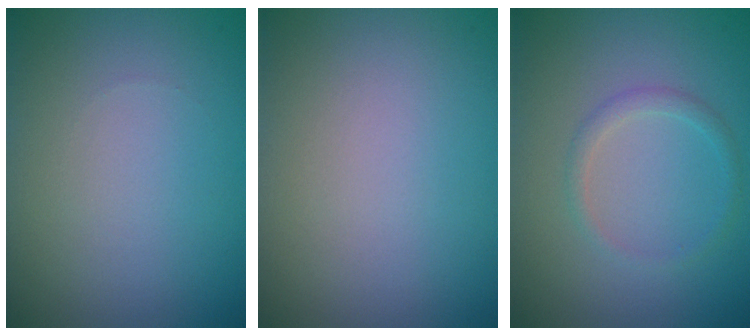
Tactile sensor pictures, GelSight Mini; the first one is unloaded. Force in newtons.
{"total": 0.0}
{"total": 1.3, "press": 1.3, "slide": 0.1}